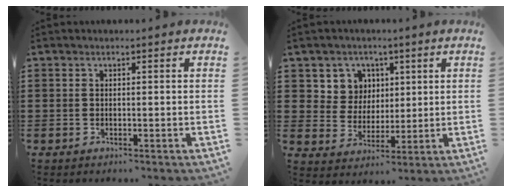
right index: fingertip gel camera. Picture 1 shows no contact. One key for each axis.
{"total": 6.0, "fx": 2.5, "fy": 5.4, "fz": 0.9, "tx": -0.042, "ty": 0.009, "tz": 0.045}